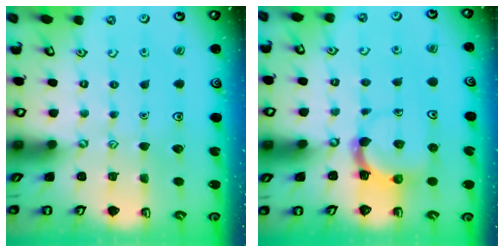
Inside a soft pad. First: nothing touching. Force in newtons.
{"total": 4.6, "press": 4.6, "slide": 0.8}